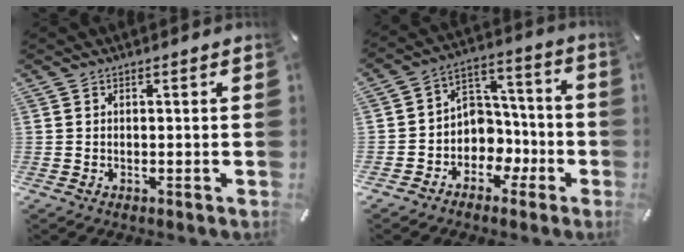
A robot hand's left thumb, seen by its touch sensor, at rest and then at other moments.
{"total": 9.2, "force": [-2.2, 8.8, 1.1], "torque": [-0.014, 0.012, -0.030]}